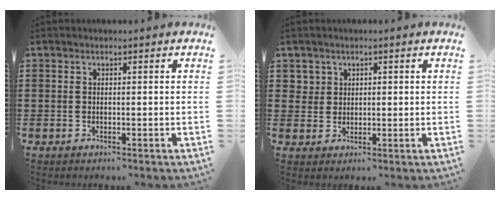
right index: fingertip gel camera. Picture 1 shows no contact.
{"total": 2.4, "force": [1.1, 2.0, 0.3], "torque": [-0.016, 0.010, 0.020]}